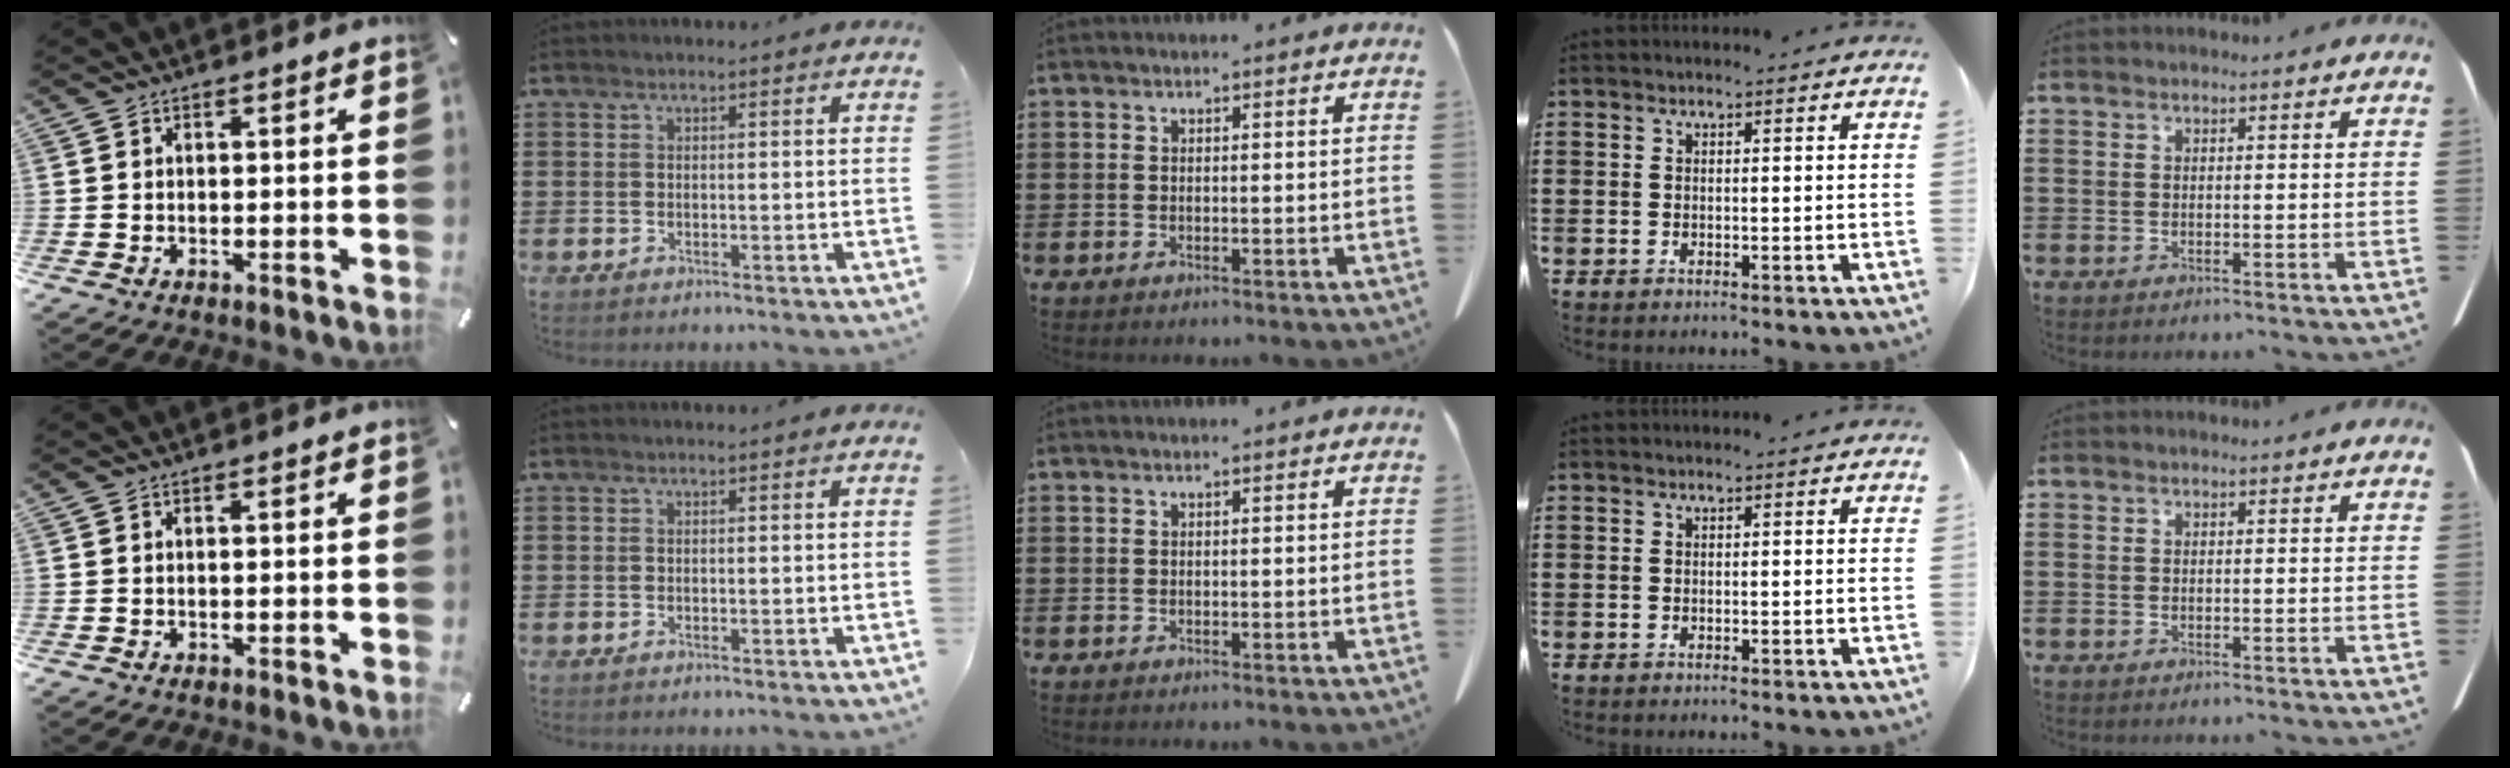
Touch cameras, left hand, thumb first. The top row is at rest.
{}